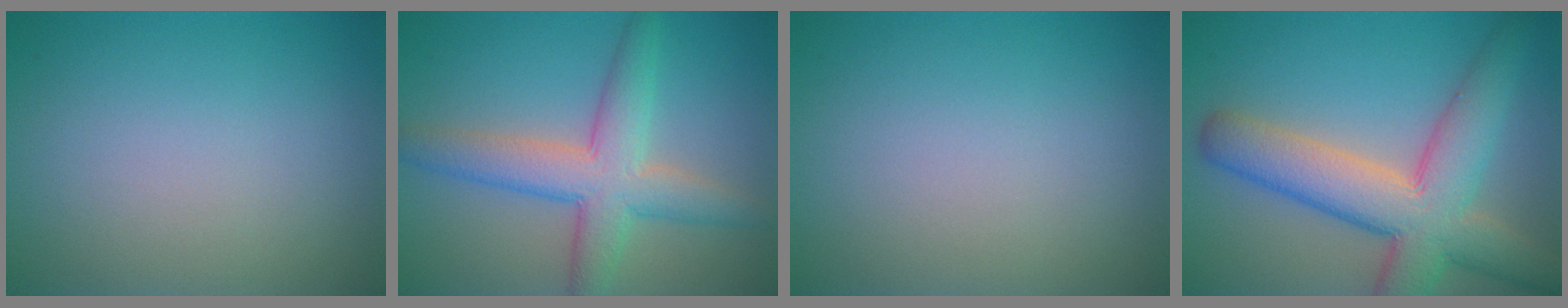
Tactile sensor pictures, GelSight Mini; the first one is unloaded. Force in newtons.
{"total": 5.9, "press": 5.9, "slide": 0.1}
{"total": 0.0}
{"total": 9.2, "press": 9.1, "slide": 0.7}